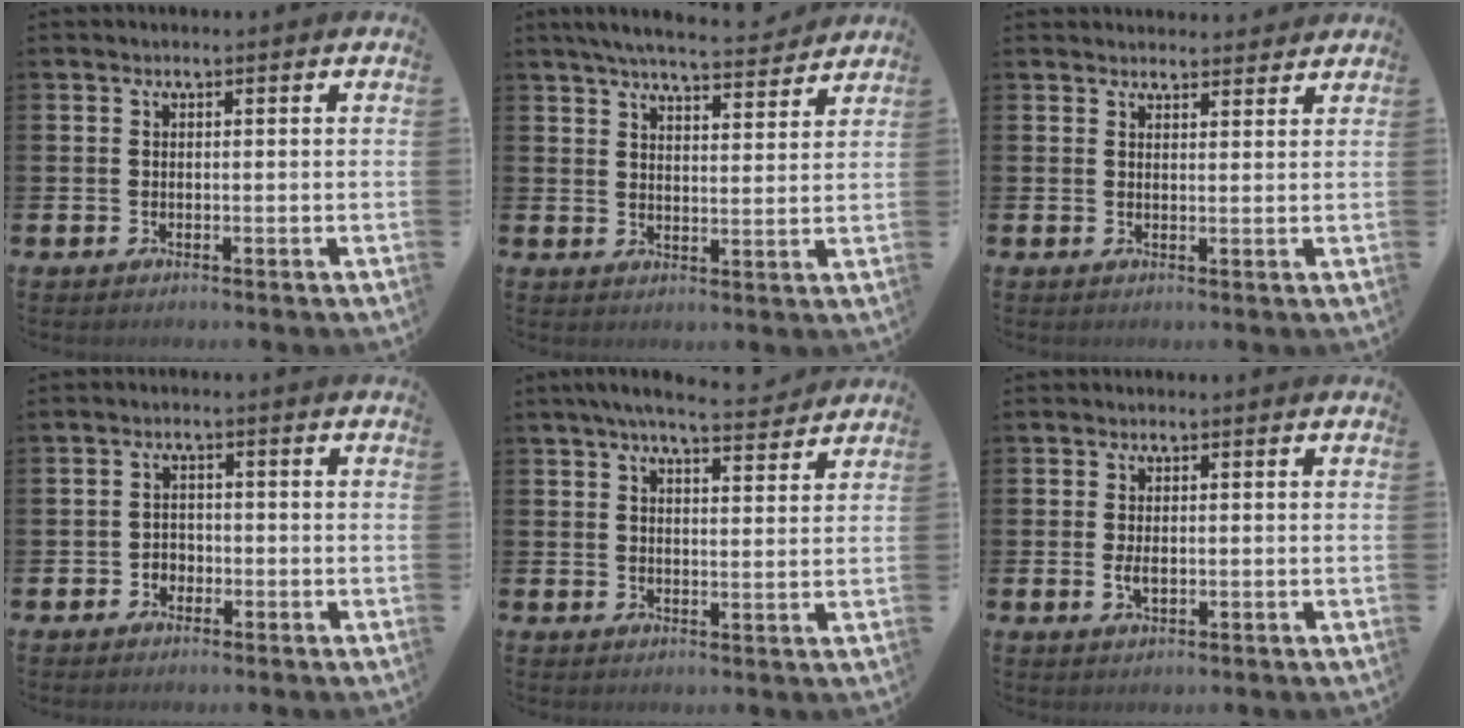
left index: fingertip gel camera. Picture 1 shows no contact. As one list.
[{"total": 6.4, "force": [6.1, 0.5, 1.7], "torque": [-0.043, -0.036, 0.106]}, {"total": 2.6, "force": [2.5, 0.3, 0.0], "torque": [0.004, -0.018, 0.045]}, {"total": 2.0, "force": [-1.1, 1.6, 0.3], "torque": [-0.005, 0.002, -0.027]}, {"total": 5.8, "force": [5.3, 0.5, 2.1], "torque": [-0.044, -0.022, 0.093]}, {"total": 2.0, "force": [-0.1, 1.0, 1.7], "torque": [-0.028, 0.001, -0.003]}]